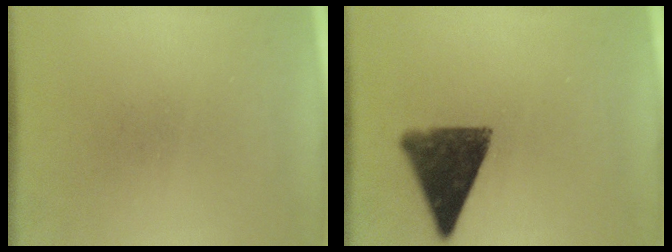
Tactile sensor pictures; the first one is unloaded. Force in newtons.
{"total": 11.1}